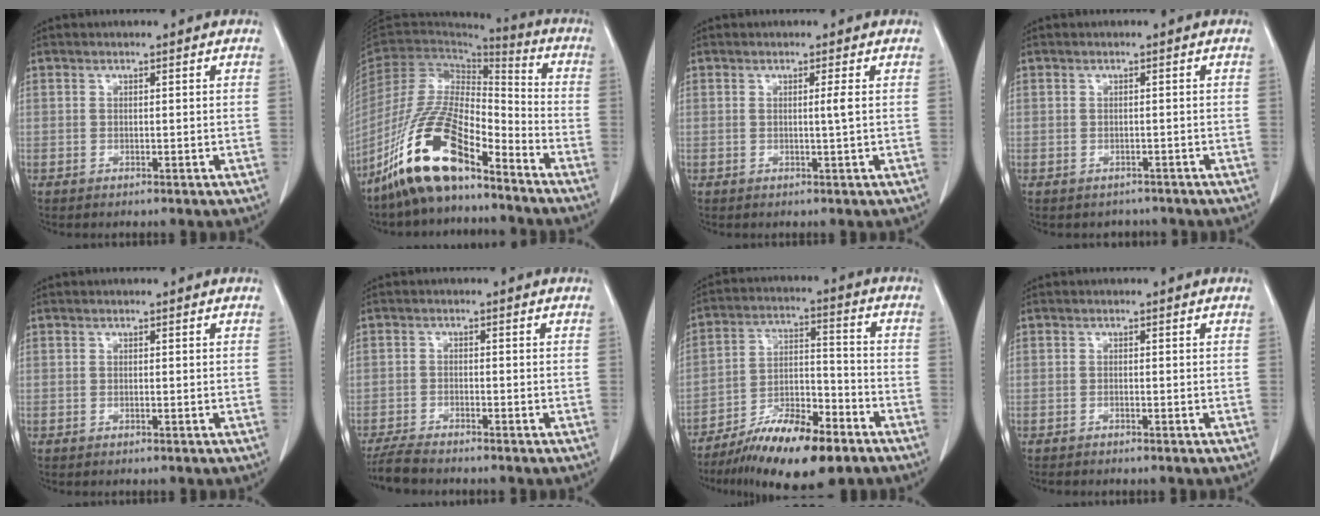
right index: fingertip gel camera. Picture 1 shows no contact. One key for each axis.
{"total": 15.2, "fx": -10.6, "fy": 4.3, "fz": 10.0, "tx": -0.201, "ty": 0.006, "tz": -0.199}
{"total": 1.3, "fx": 0.2, "fy": -0.5, "fz": 1.2, "tx": -0.022, "ty": -0.002, "tz": 0.001}
{"total": 2.2, "fx": -1.6, "fy": 1.5, "fz": -0.2, "tx": -0.003, "ty": 0.006, "tz": -0.025}
{"total": 0.0}
{"total": 4.4, "fx": -4.0, "fy": 0.4, "fz": 1.7, "tx": -0.030, "ty": -0.015, "tz": -0.075}
{"total": 14.4, "fx": -9.9, "fy": 3.8, "fz": 9.7, "tx": -0.162, "ty": 0.003, "tz": -0.168}
{"total": 1.1, "fx": -1.0, "fy": 0.1, "fz": 0.4, "tx": -0.008, "ty": 0.000, "tz": -0.014}